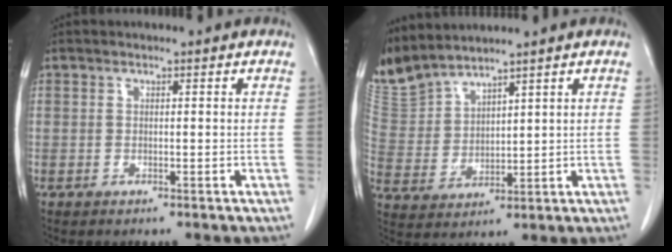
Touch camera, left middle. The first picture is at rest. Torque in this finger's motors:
{"motor_torque": [1.05, -1.09, 0.46, 0.21]}